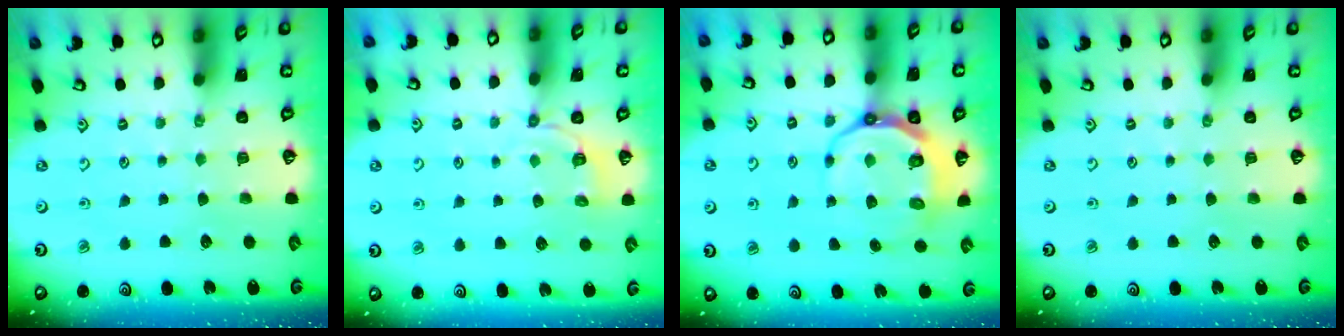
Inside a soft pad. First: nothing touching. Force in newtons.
{"total": 3.5, "press": 3.0, "slide": 1.8}
{"total": 9.5, "press": 8.8, "slide": 3.6}
{"total": 0.0}